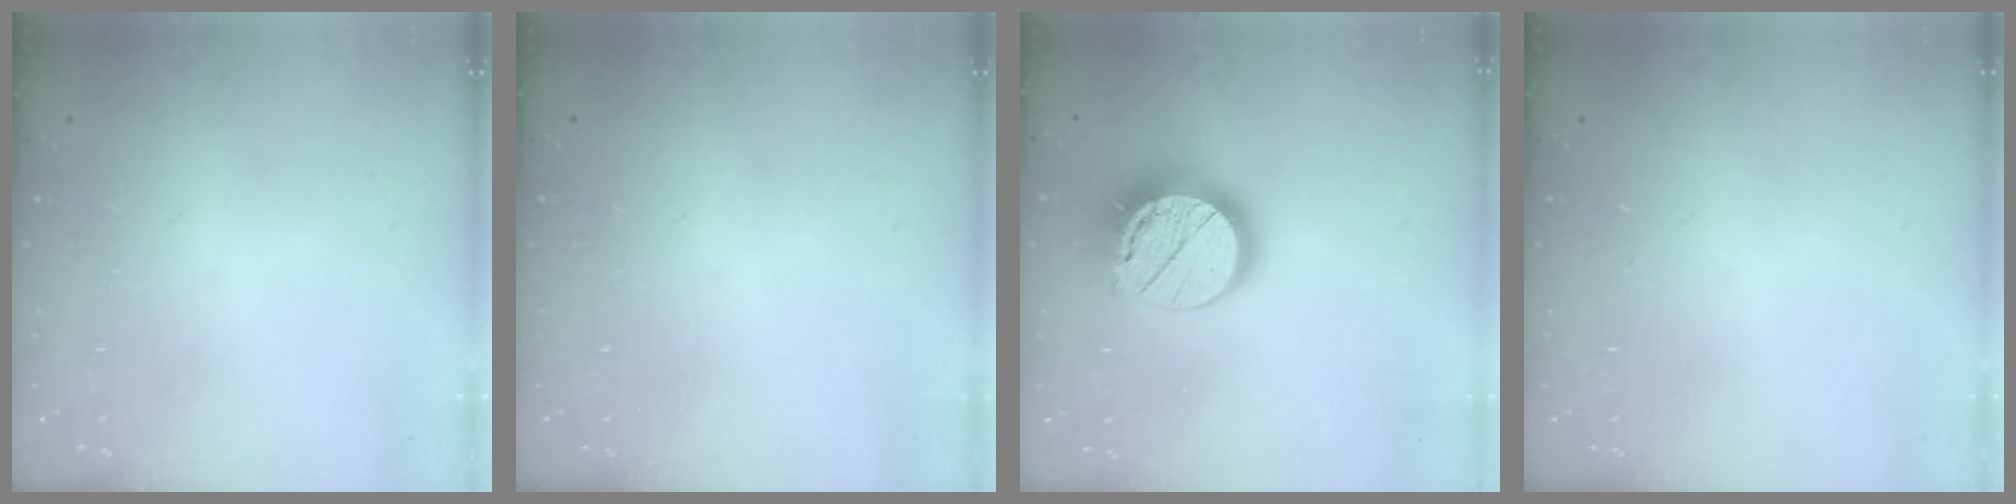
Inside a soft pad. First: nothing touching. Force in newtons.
{"total": 0.0}
{"total": 16.1, "press": 16.1, "slide": 1.2}
{"total": 0.0}